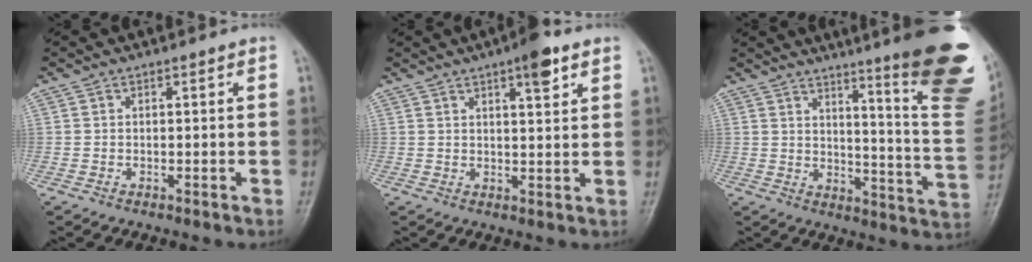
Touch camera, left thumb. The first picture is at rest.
{"total": 6.2, "force": [3.5, 1.7, 4.8], "torque": [-0.058, -0.015, 0.047]}
{"total": 25.2, "force": [14.9, 3.4, 20.0], "torque": [-0.205, -0.091, 0.191]}